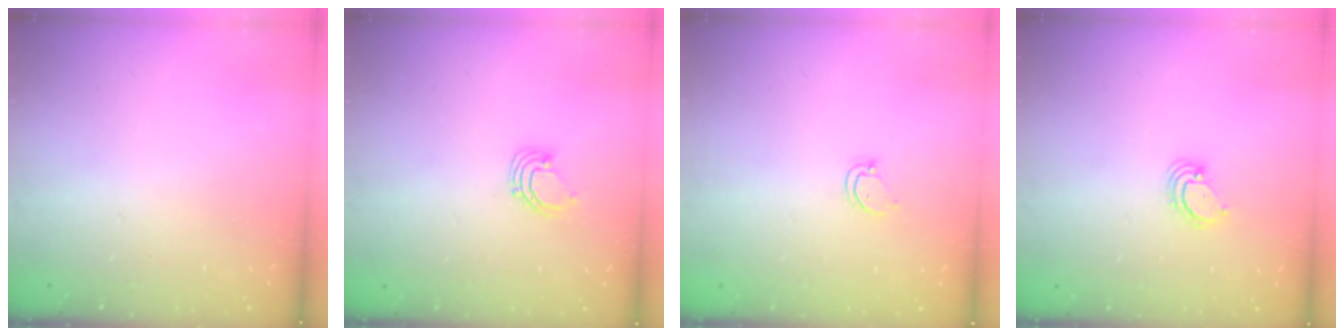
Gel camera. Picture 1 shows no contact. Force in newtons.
{"total": 2.7, "press": 2.7, "slide": 0.2}
{"total": 2.6, "press": 2.6, "slide": 0.3}
{"total": 2.9, "press": 2.9, "slide": 0.3}